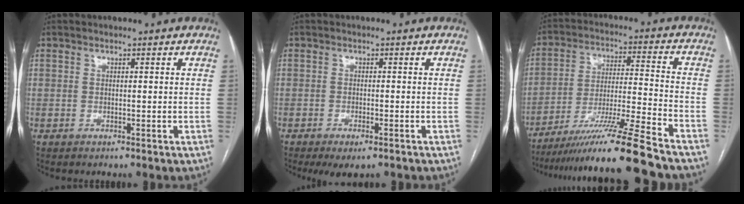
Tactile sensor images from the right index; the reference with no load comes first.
{"total": 4.2, "force": [-3.0, 1.3, 2.6], "torque": [-0.035, -0.006, -0.042]}
{"total": 17.1, "force": [-14.2, -2.6, 9.2], "torque": [-0.170, -0.022, -0.244]}